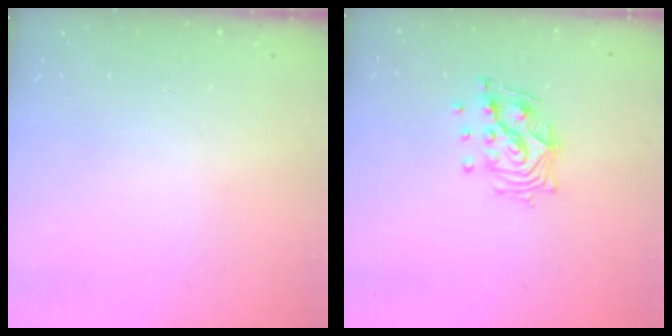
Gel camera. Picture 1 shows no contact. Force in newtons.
{"total": 11.5, "press": 11.5, "slide": 0.8}